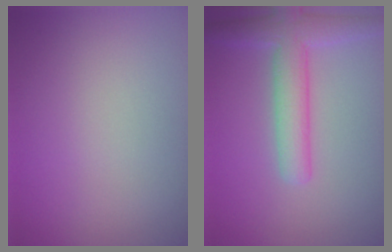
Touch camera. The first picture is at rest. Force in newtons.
{"total": 4.4, "press": 4.4, "slide": 0.2}